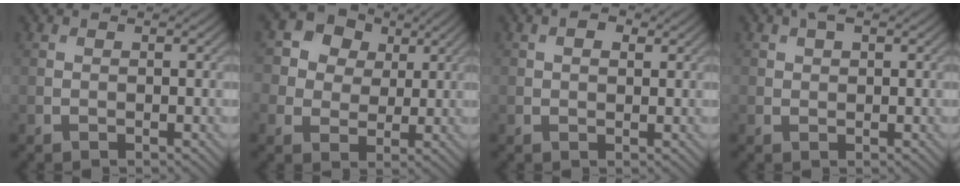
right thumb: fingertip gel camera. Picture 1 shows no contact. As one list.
[{"total": 10.5, "force": [4.3, 8.7, 4.0], "torque": [-0.138, 0.028, 0.079]}, {"total": 2.1, "force": [0.9, 1.2, 1.5], "torque": [-0.024, 0.002, 0.014]}, {"total": 1.9, "force": [1.0, 1.2, 1.1], "torque": [-0.018, 0.003, 0.018]}]